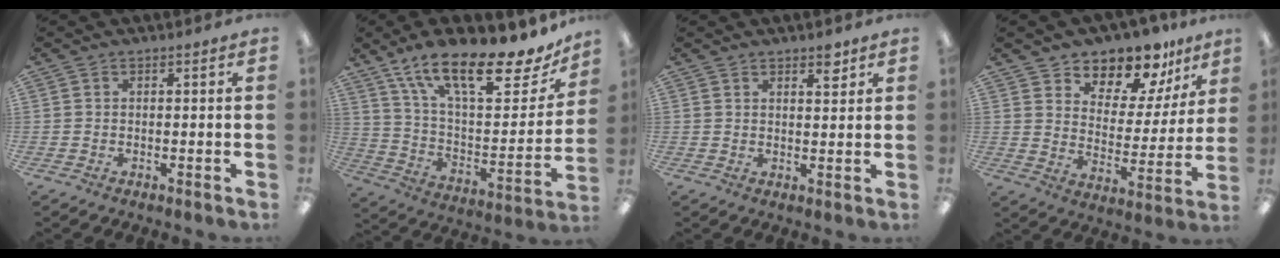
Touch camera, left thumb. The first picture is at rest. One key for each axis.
{"total": 21.6, "fx": 15.5, "fy": 7.2, "fz": 13.3, "tx": -0.209, "ty": -0.099, "tz": 0.259}
{"total": 3.7, "fx": 2.8, "fy": 1.5, "fz": 1.8, "tx": -0.008, "ty": -0.015, "tz": 0.044}
{"total": 11.3, "fx": 9.9, "fy": 4.8, "fz": 2.3, "tx": -0.041, "ty": -0.089, "tz": 0.180}